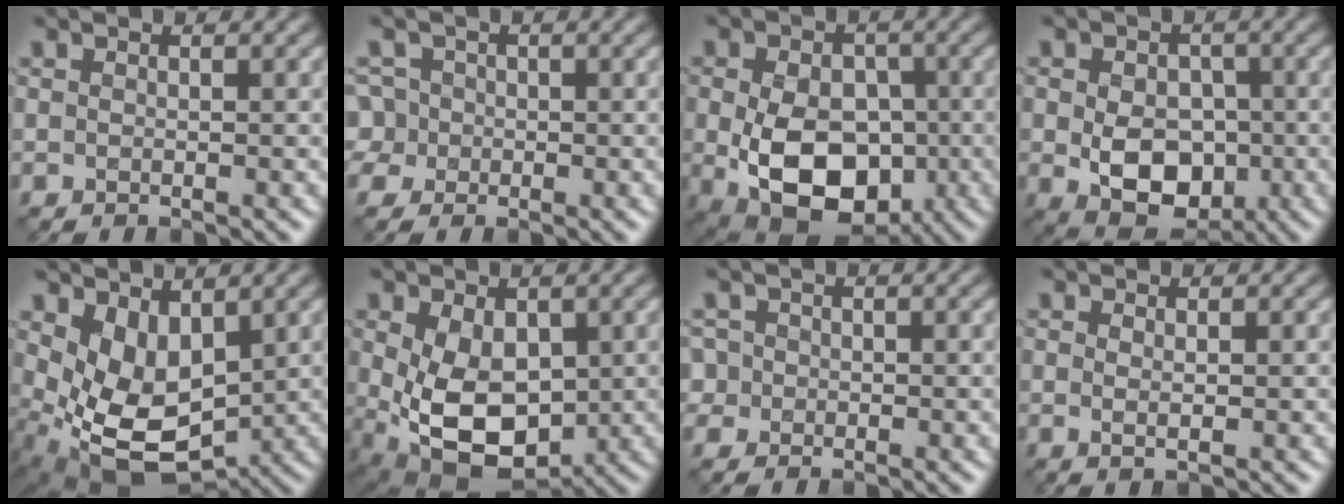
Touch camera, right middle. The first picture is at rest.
{"total": 3.8, "force": [-0.4, 3.6, 1.2], "torque": [-0.013, 0.027, -0.028]}
{"total": 10.6, "force": [-2.0, 7.3, 7.4], "torque": [-0.138, -0.033, -0.030]}
{"total": 7.1, "force": [-1.2, 5.0, 4.9], "torque": [-0.091, -0.016, -0.016]}
{"total": 7.5, "force": [0.6, 4.8, 5.7], "torque": [-0.119, -0.026, 0.024]}
{"total": 8.2, "force": [-0.6, 5.3, 6.2], "torque": [-0.130, -0.021, 0.002]}
{"total": 2.0, "force": [0.2, 2.0, 0.5], "torque": [0.003, 0.013, -0.010]}
{"total": 1.0, "force": [0.0, 0.2, 0.9], "torque": [-0.018, -0.002, 0.000]}